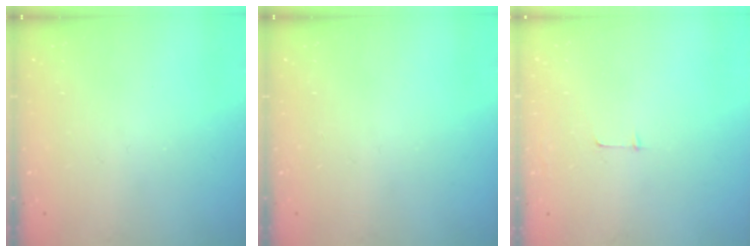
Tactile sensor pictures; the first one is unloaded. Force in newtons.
{"total": 0.0}
{"total": 3.7, "press": 3.7, "slide": 0.3}